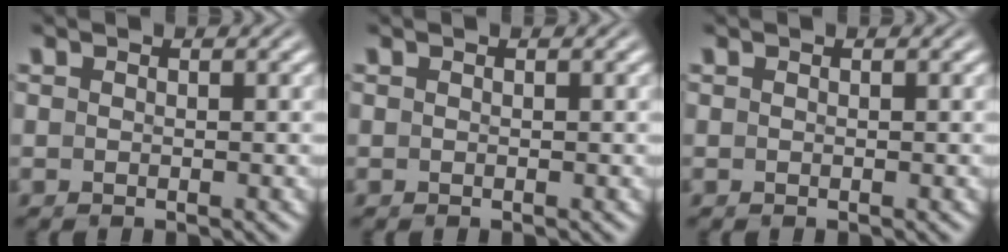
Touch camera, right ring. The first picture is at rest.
{"total": 0.0}
{"total": 0.0}